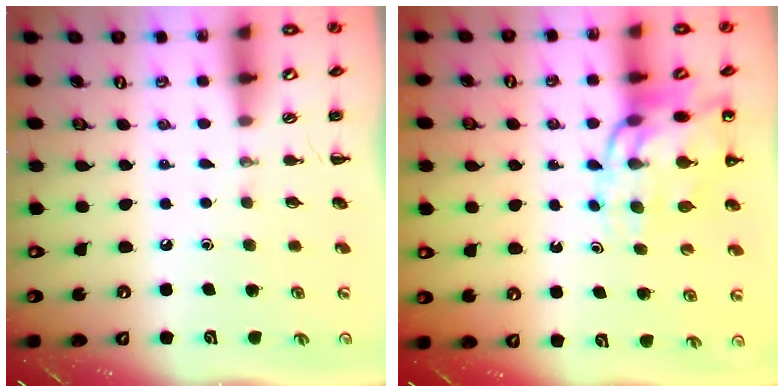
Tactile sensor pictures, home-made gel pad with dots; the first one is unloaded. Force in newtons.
{"total": 13.1, "press": 12.6, "slide": 3.5}